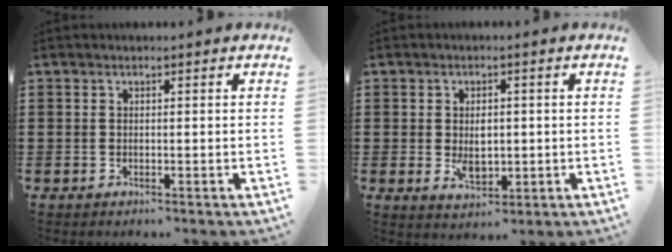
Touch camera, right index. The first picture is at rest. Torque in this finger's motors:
{"motor_torque": [2.14, 0.00, 0.25, 0.12]}